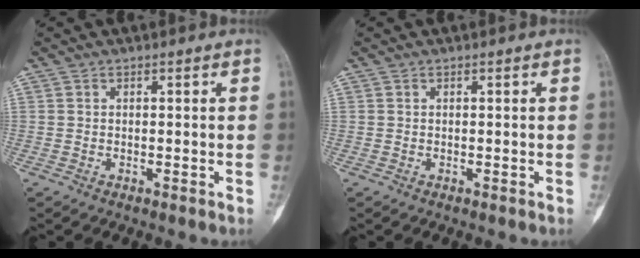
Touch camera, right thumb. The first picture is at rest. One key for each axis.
{"total": 0.0}